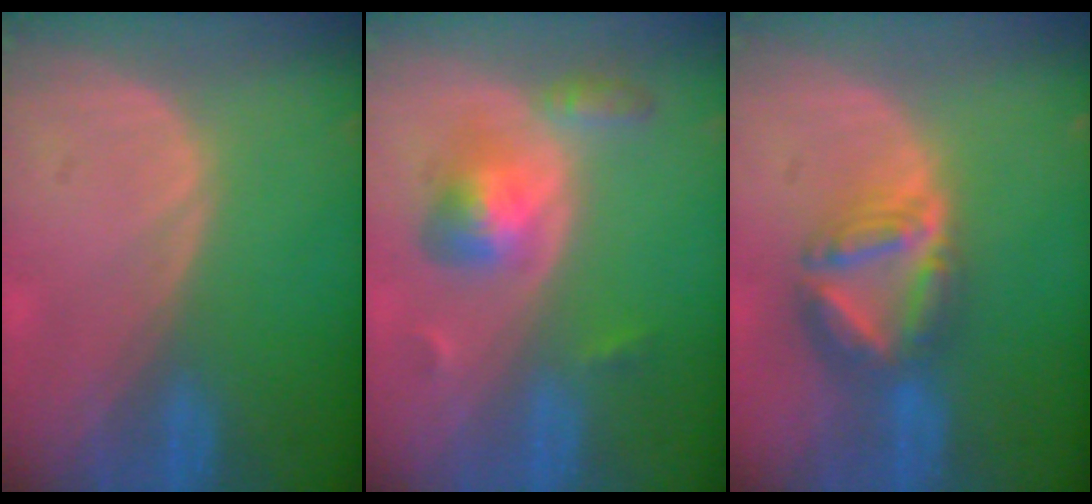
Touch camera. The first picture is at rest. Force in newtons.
{"total": 5.5, "press": 5.5, "slide": 0.2}
{"total": 7.8, "press": 6.8, "slide": 3.8}